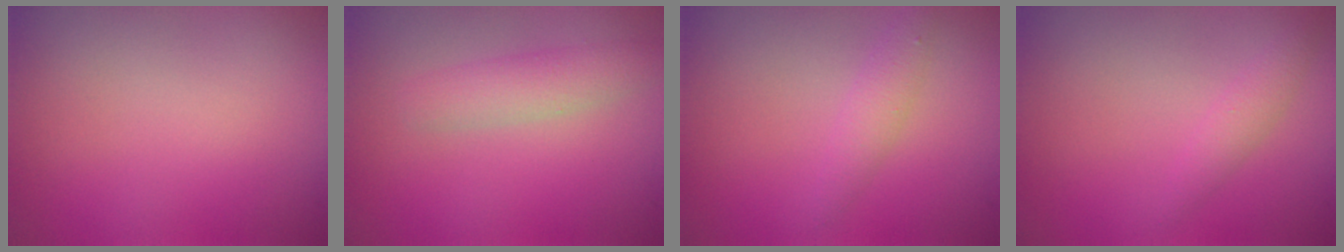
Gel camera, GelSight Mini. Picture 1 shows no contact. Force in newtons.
{"total": 2.5, "press": 2.5, "slide": 0.1}
{"total": 1.6, "press": 1.6, "slide": 0.1}
{"total": 1.3, "press": 1.3, "slide": 0.0}